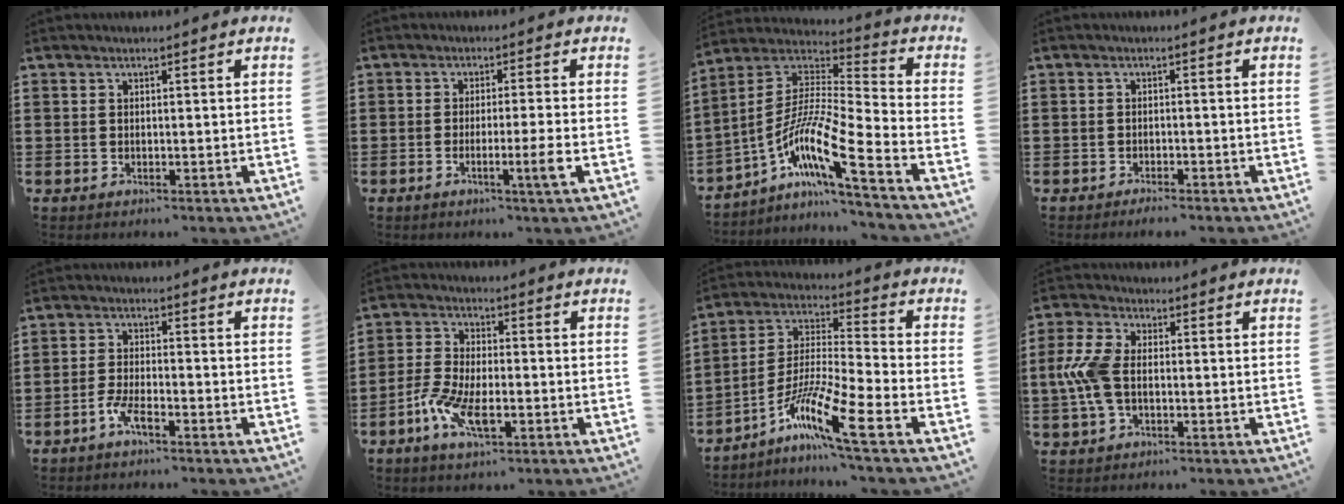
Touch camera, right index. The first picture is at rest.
{"total": 4.7, "force": [-1.6, -0.7, 4.3], "torque": [-0.071, -0.017, -0.028]}
{"total": 11.5, "force": [-7.1, 0.4, 9.0], "torque": [-0.199, -0.026, -0.153]}
{"total": 1.1, "force": [-1.1, 0.0, 0.2], "torque": [-0.007, -0.001, -0.020]}
{"total": 3.6, "force": [-2.6, 0.6, 2.5], "torque": [-0.065, -0.001, -0.054]}
{"total": 7.9, "force": [-3.5, 3.0, 6.4], "torque": [-0.151, -0.009, -0.067]}
{"total": 11.4, "force": [-7.5, 0.8, 8.6], "torque": [-0.182, -0.008, -0.150]}
{"total": 7.2, "force": [-0.6, 3.9, 6.0], "torque": [-0.159, -0.006, -0.021]}